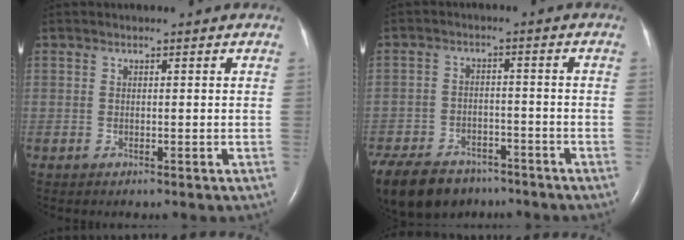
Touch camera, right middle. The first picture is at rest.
{"total": 16.4, "force": [-12.0, 9.0, 6.7], "torque": [-0.182, -0.022, -0.176]}